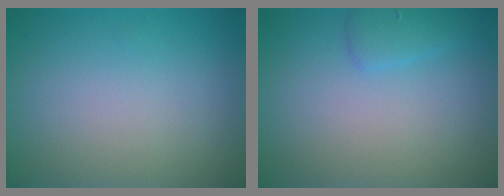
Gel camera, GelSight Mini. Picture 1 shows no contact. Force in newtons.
{"total": 1.4, "press": 1.4, "slide": 0.2}